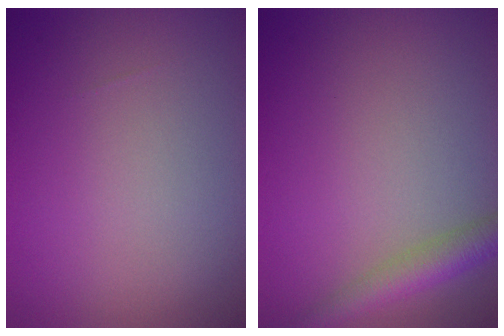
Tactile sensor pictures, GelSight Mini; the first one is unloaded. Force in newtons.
{"total": 3.1, "press": 3.1, "slide": 0.2}